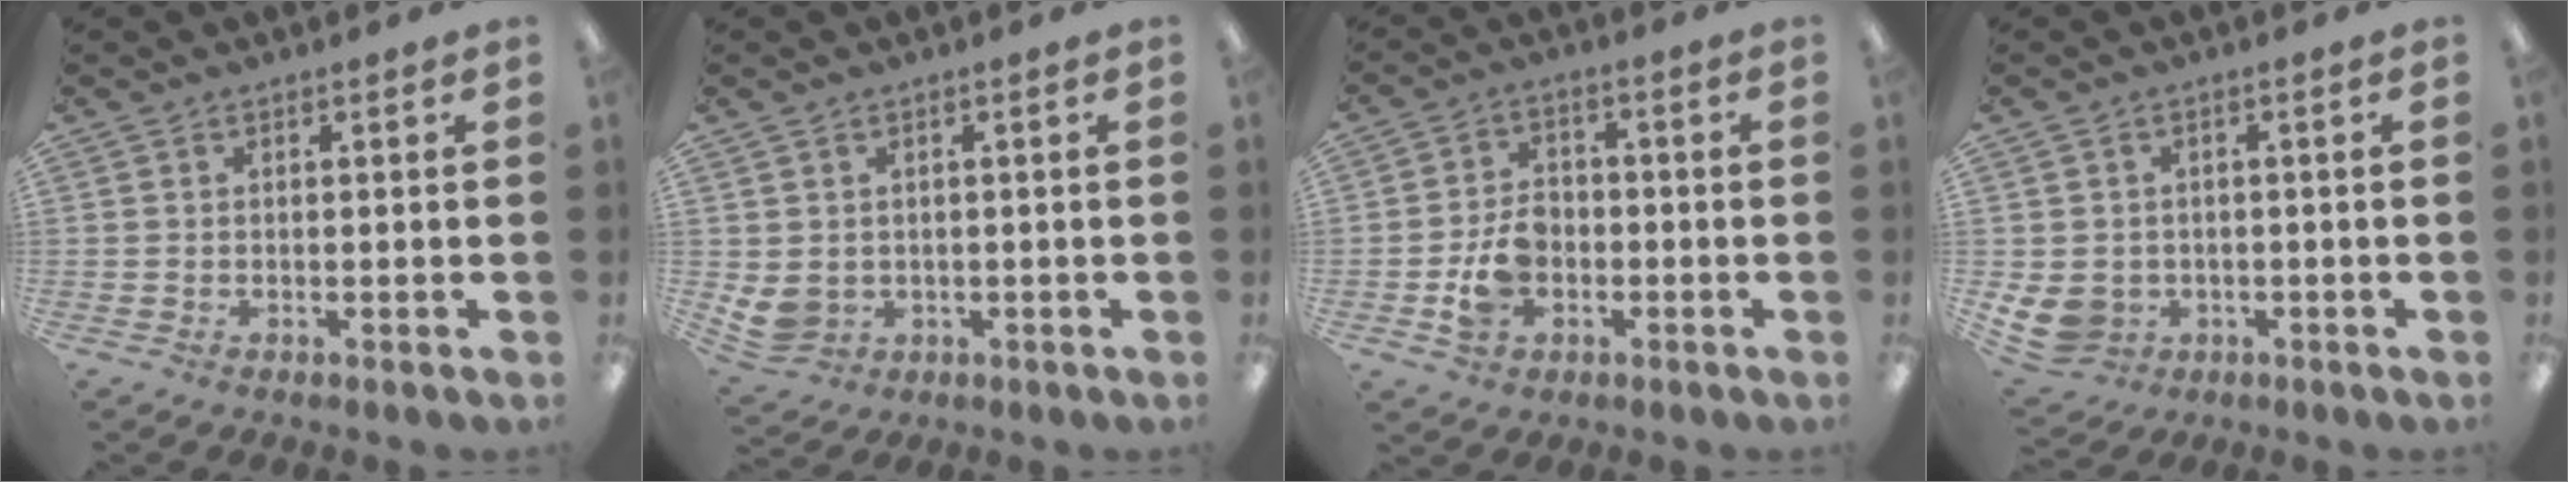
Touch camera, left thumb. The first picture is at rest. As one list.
[{"total": 4.5, "force": [0.9, 4.0, 2.0], "torque": [-0.060, 0.000, 0.017]}, {"total": 8.1, "force": [-2.1, 6.0, 5.1], "torque": [-0.095, 0.014, -0.036]}, {"total": 5.7, "force": [-1.0, 5.1, 2.2], "torque": [-0.061, 0.007, -0.018]}]